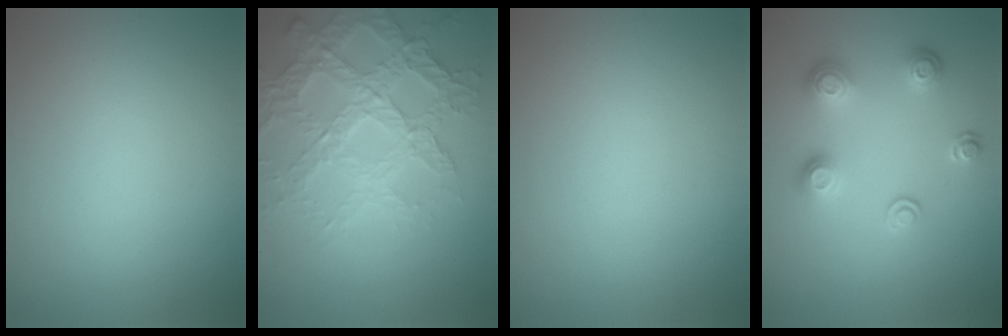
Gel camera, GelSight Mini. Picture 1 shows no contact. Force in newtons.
{"total": 6.6, "press": 5.0, "slide": 4.3}
{"total": 0.0}
{"total": 3.2, "press": 2.5, "slide": 2.0}